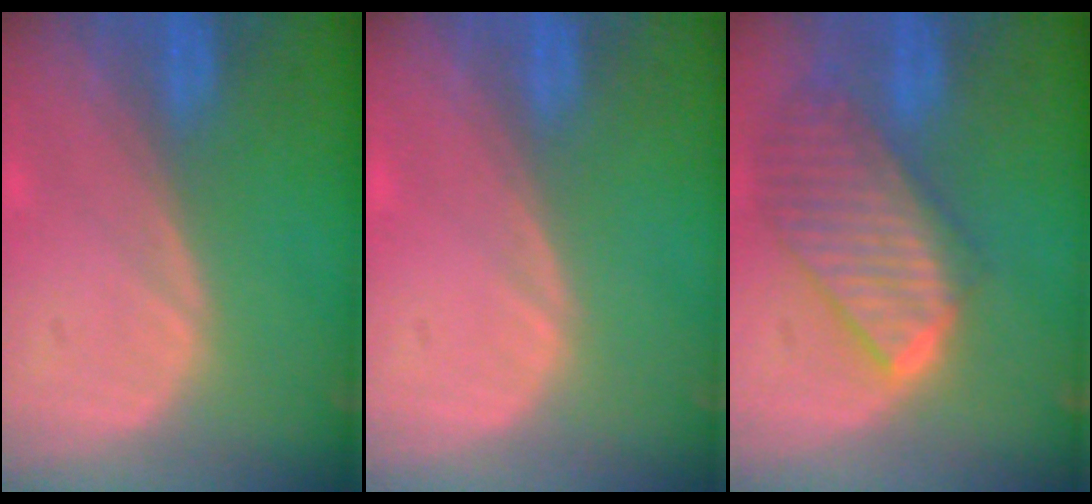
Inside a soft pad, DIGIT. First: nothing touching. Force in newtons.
{"total": 0.7, "press": 0.1, "slide": 0.7}
{"total": 9.7, "press": 8.4, "slide": 4.9}